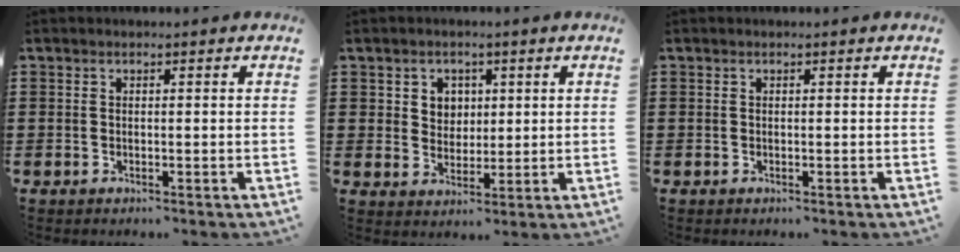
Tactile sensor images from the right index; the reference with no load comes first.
{"total": 3.6, "force": [1.5, 3.2, 0.6], "torque": [-0.020, 0.010, 0.024]}
{"total": 0.0}